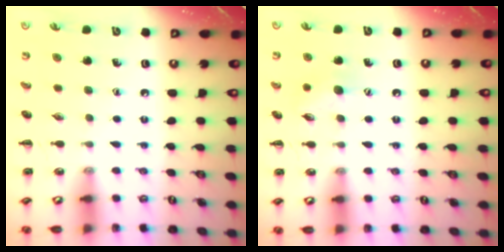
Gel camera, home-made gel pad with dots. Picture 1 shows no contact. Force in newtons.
{"total": 6.5, "press": 6.5, "slide": 0.7}